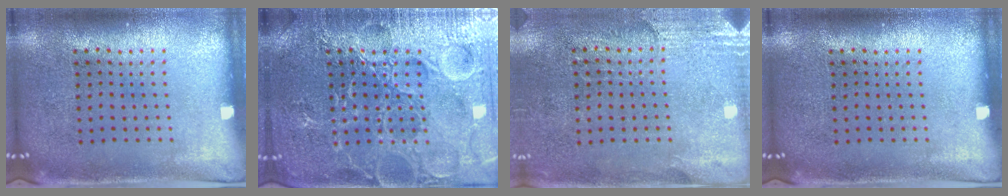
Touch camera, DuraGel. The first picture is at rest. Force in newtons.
{"total": 6.9, "press": 6.9, "slide": 0.9}
{"total": 2.6, "press": 2.3, "slide": 1.2}
{"total": 0.0}